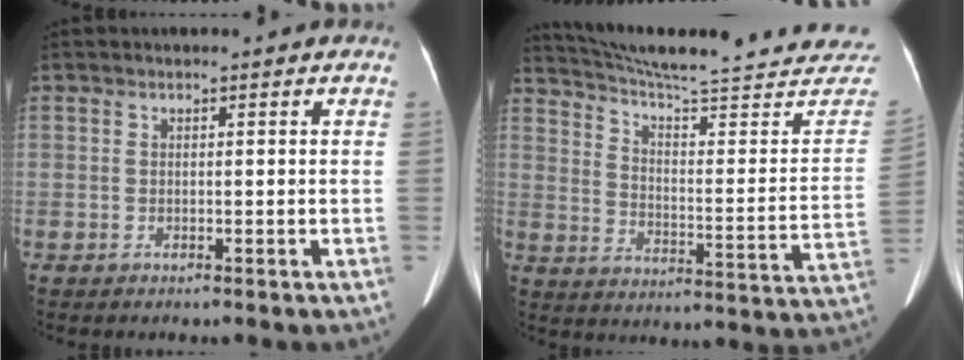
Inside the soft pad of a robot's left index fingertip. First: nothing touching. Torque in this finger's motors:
{"motor_torque": [0.39, -1.56, -0.01, 0.04]}